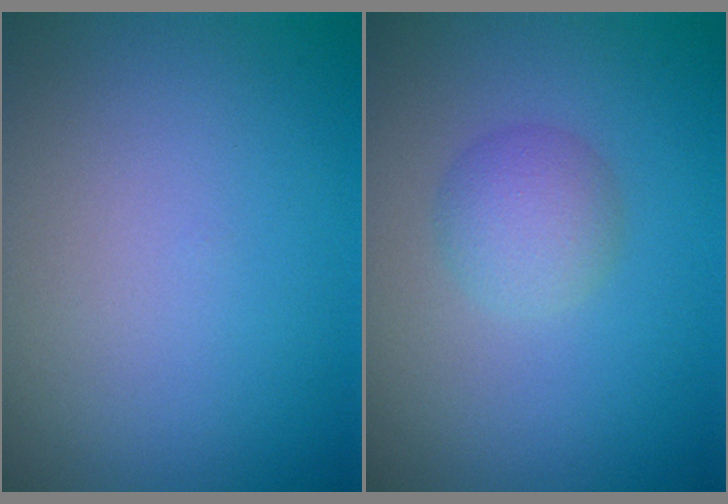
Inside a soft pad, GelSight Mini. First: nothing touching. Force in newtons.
{"total": 2.5, "press": 2.5, "slide": 0.0}